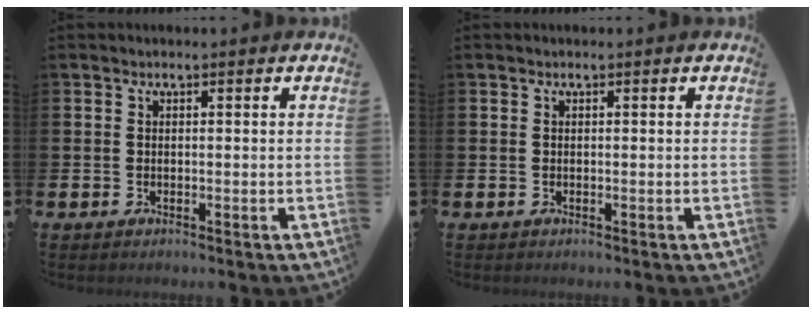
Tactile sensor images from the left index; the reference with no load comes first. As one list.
[{"total": 0.0}]